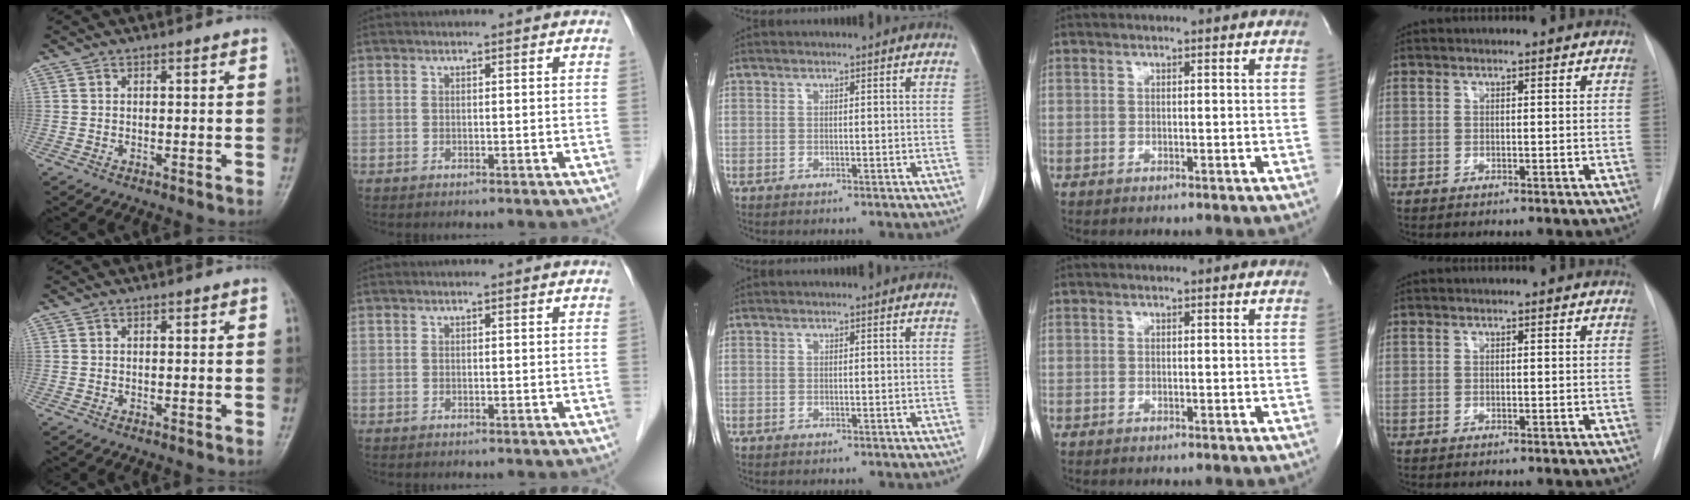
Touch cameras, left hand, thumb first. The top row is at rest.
{}